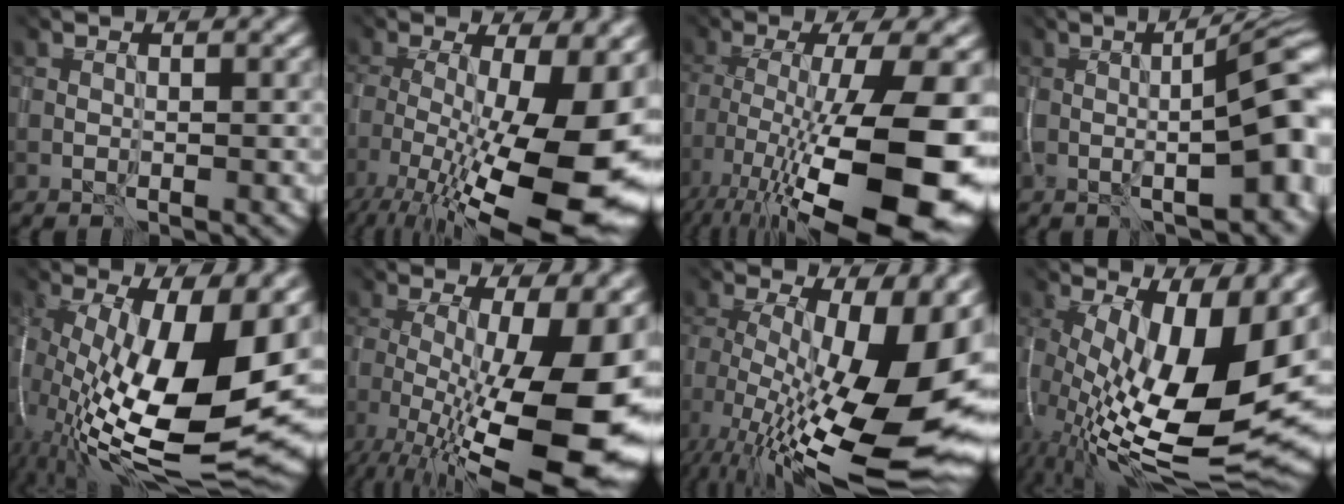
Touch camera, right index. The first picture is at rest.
{"total": 18.1, "force": [-6.5, 7.5, 15.2], "torque": [-0.236, -0.036, -0.063]}
{"total": 17.2, "force": [-7.0, 5.7, 14.6], "torque": [-0.243, -0.006, -0.089]}
{"total": 7.2, "force": [-1.3, 0.6, 7.1], "torque": [-0.085, 0.002, 0.002]}
{"total": 15.9, "force": [-0.4, 6.5, 14.5], "torque": [-0.259, -0.018, 0.022]}
{"total": 16.8, "force": [-4.8, 6.7, 14.7], "torque": [-0.220, -0.026, -0.043]}
{"total": 16.5, "force": [-2.8, 7.5, 14.4], "torque": [-0.195, -0.007, -0.013]}
{"total": 14.9, "force": [0.8, 6.7, 13.3], "torque": [-0.228, -0.013, 0.042]}